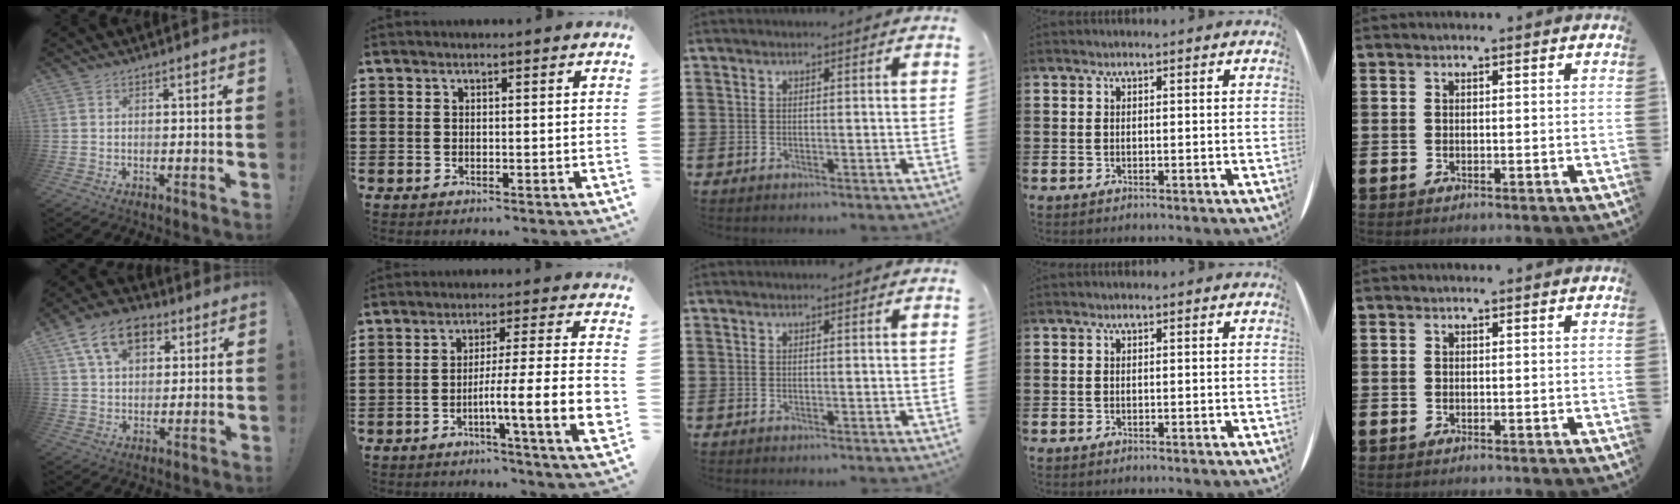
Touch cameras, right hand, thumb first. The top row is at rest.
{"thumb": {"total": 14.0, "force": [6.4, 9.3, 8.2], "torque": [-0.127, -0.012, 0.121]}, "index": {"total": 9.7, "force": [-3.3, 0.3, 9.1], "torque": [-0.148, -0.012, -0.063]}}